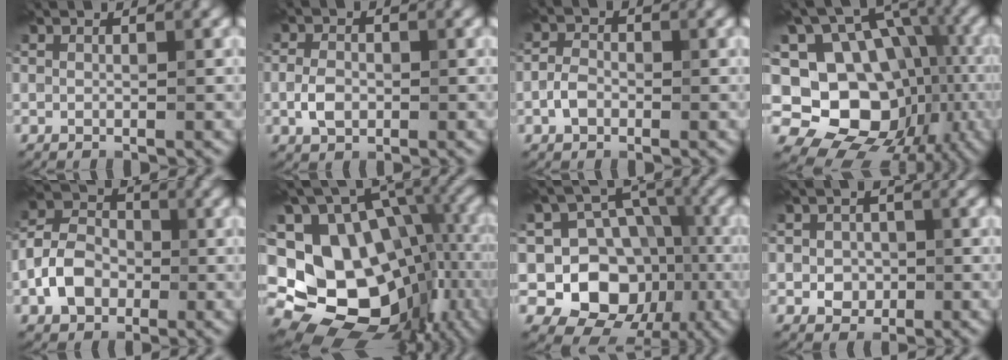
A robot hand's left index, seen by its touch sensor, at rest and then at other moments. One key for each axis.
{"total": 2.5, "fx": -0.7, "fy": 1.8, "fz": 1.6, "tx": -0.033, "ty": -0.004, "tz": -0.019}
{"total": 2.1, "fx": -1.1, "fy": 1.4, "fz": 1.1, "tx": -0.022, "ty": 0.001, "tz": -0.029}
{"total": 14.7, "fx": -2.7, "fy": 11.8, "fz": 8.4, "tx": -0.134, "ty": -0.004, "tz": -0.049}
{"total": 5.1, "fx": -1.9, "fy": 3.9, "fz": 2.7, "tx": -0.051, "ty": 0.004, "tz": -0.045}
{"total": 16.9, "fx": -2.5, "fy": 12.2, "fz": 11.4, "tx": -0.193, "ty": -0.010, "tz": -0.019}
{"total": 10.5, "fx": -2.3, "fy": 8.8, "fz": 5.3, "tx": -0.078, "ty": -0.008, "tz": -0.061}
{"total": 2.7, "fx": -0.4, "fy": 2.2, "fz": 1.3, "tx": -0.019, "ty": -0.005, "tz": -0.012}